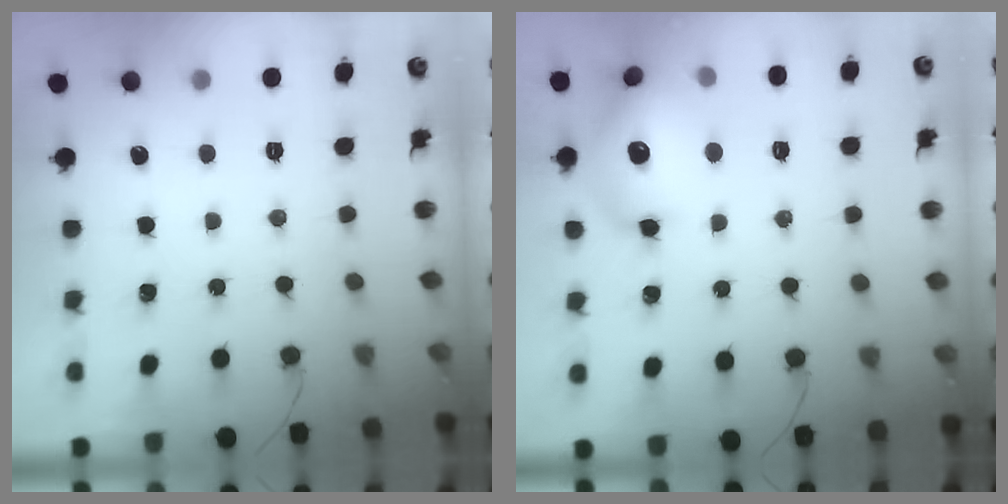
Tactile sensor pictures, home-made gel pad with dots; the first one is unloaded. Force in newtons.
{"total": 15.0, "press": 14.9, "slide": 1.6}